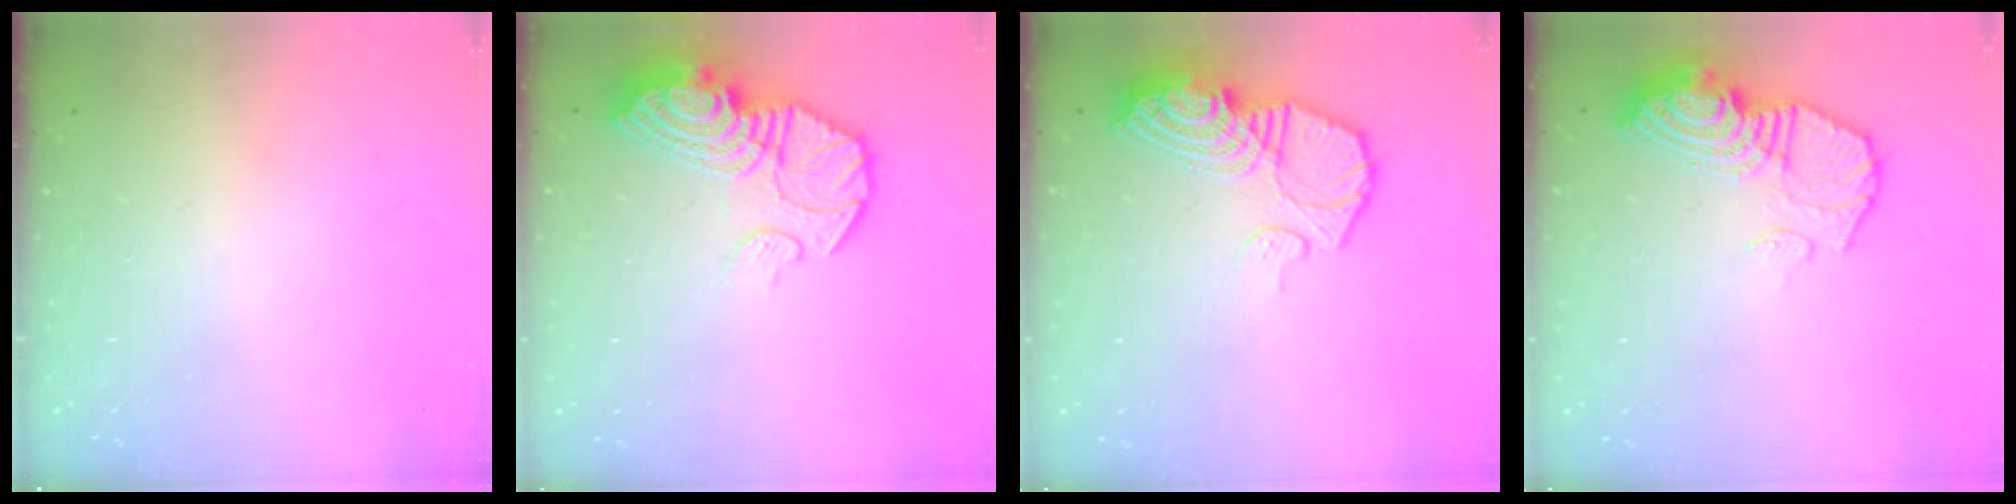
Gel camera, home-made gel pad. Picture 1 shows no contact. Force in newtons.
{"total": 16.1, "press": 16.1, "slide": 1.3}
{"total": 13.5, "press": 13.5, "slide": 1.1}
{"total": 13.5, "press": 13.4, "slide": 1.4}